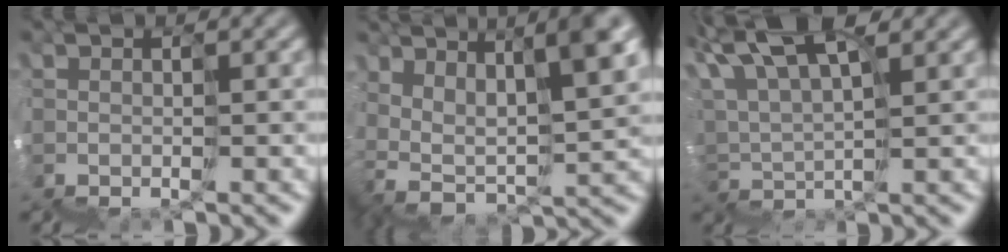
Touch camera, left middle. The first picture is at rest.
{"total": 6.6, "force": [5.4, 1.6, 3.5], "torque": [-0.068, 0.042, 0.086]}
{"total": 4.6, "force": [4.5, -0.2, -0.1], "torque": [-0.025, 0.038, 0.067]}